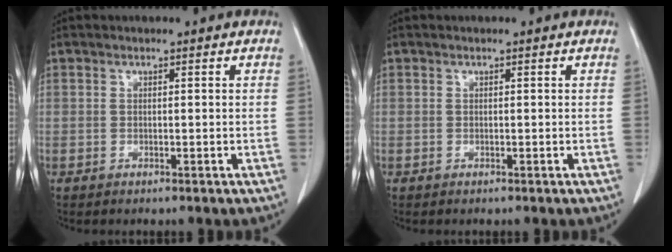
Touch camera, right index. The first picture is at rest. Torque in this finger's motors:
{"motor_torque": [0.00, 0.00, 0.00, 0.00]}